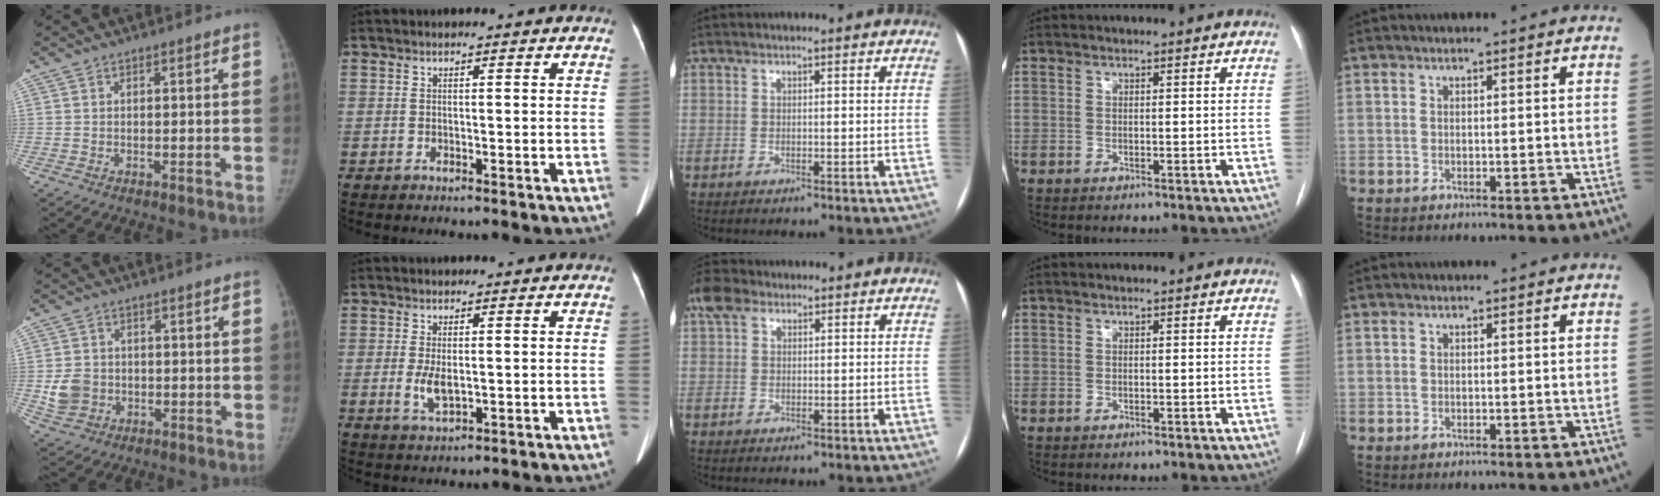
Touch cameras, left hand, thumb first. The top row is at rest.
{"thumb": {"total": 6.0, "force": [-0.8, 5.3, 2.7], "torque": [-0.039, 0.007, -0.008]}, "index": {"total": 3.5, "force": [-0.3, 1.3, 3.2], "torque": [-0.065, -0.007, 0.001]}, "middle": {"total": 3.9, "force": [2.3, 2.4, 2.1], "torque": [-0.051, 0.028, 0.049]}}